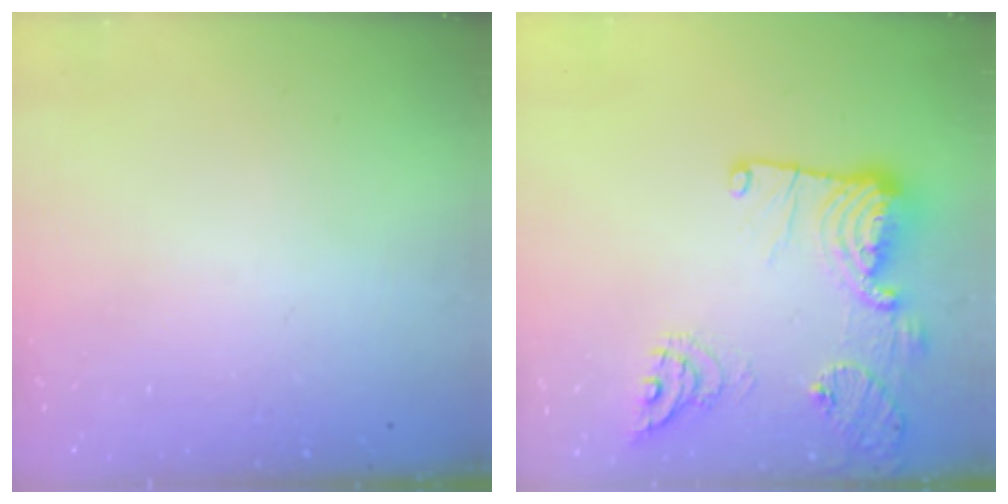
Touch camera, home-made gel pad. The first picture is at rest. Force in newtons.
{"total": 19.1, "press": 18.3, "slide": 5.5}